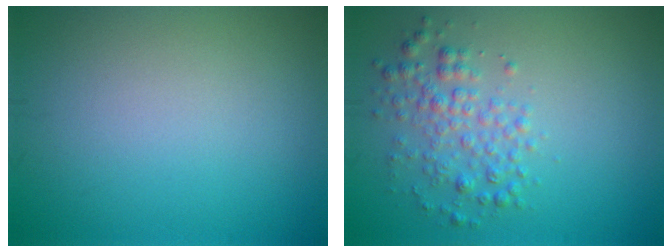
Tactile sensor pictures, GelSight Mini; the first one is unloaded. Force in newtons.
{"total": 2.9, "press": 2.9, "slide": 0.0}